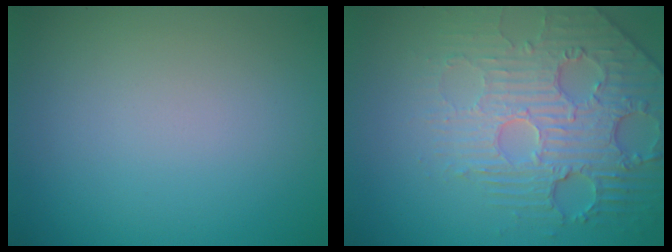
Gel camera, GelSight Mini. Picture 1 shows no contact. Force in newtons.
{"total": 4.7, "press": 4.4, "slide": 1.7}